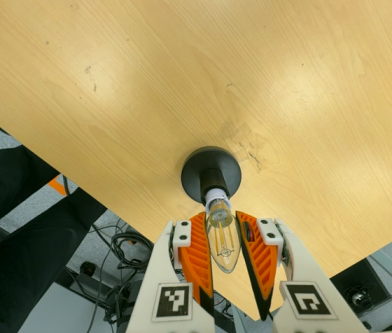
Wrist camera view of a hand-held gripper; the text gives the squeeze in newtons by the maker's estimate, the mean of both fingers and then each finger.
{"total": 10.2, "left": 9.1, "right": 11.3}